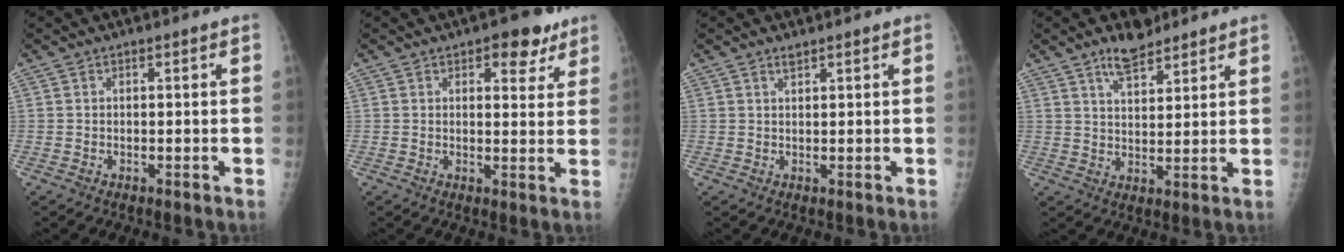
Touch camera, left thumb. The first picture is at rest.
{"total": 7.0, "force": [4.4, 3.5, 4.3], "torque": [-0.020, -0.018, 0.052]}
{"total": 1.3, "force": [1.1, 0.4, 0.6], "torque": [-0.006, -0.009, 0.019]}
{"total": 6.8, "force": [5.2, 2.6, 3.5], "torque": [-0.042, -0.033, 0.090]}